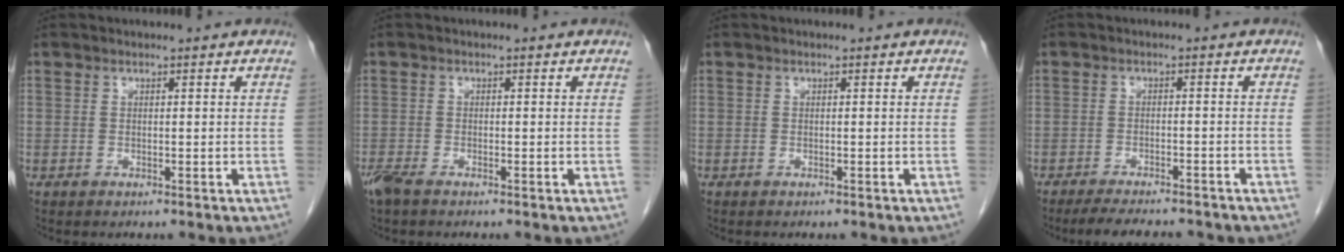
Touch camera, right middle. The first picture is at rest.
{"total": 2.6, "force": [-2.0, 0.7, 1.5], "torque": [-0.039, -0.008, -0.039]}
{"total": 0.0}
{"total": 10.1, "force": [-8.9, 2.2, 4.3], "torque": [-0.066, -0.009, -0.120]}